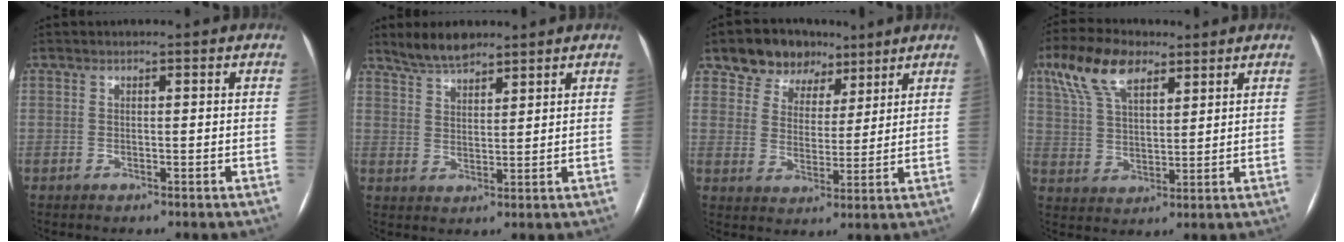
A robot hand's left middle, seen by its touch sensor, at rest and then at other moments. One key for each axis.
{"total": 5.3, "fx": 4.8, "fy": 1.4, "fz": 2.0, "tx": -0.045, "ty": 0.008, "tz": 0.091}
{"total": 8.5, "fx": 5.9, "fy": 5.8, "fz": 1.8, "tx": -0.026, "ty": 0.025, "tz": 0.103}
{"total": 10.5, "fx": 6.4, "fy": 4.4, "fz": 7.0, "tx": -0.152, "ty": 0.028, "tz": 0.125}